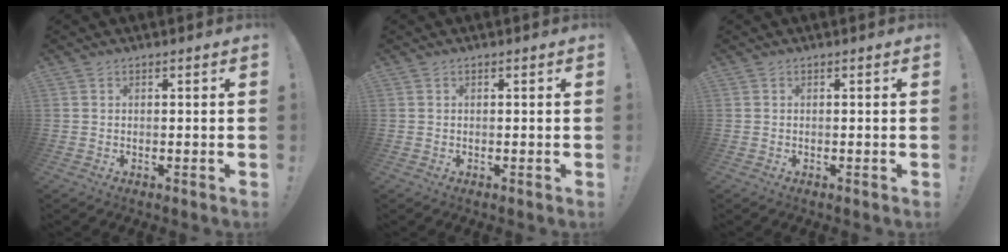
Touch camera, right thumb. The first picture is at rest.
{"total": 0.0}
{"total": 0.0}